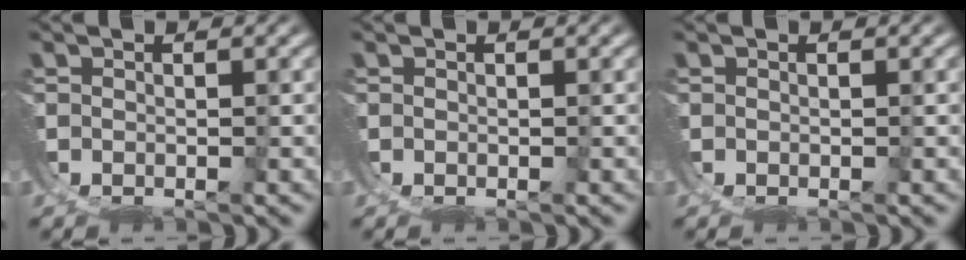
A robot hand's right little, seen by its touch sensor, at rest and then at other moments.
{"total": 0.0}
{"total": 0.0}